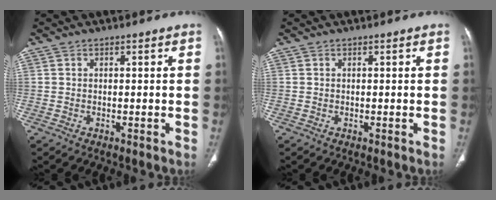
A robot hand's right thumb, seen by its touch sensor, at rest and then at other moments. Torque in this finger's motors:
{"motor_torque": [-0.18, 0.18, -0.20, 0.07, 0.02]}